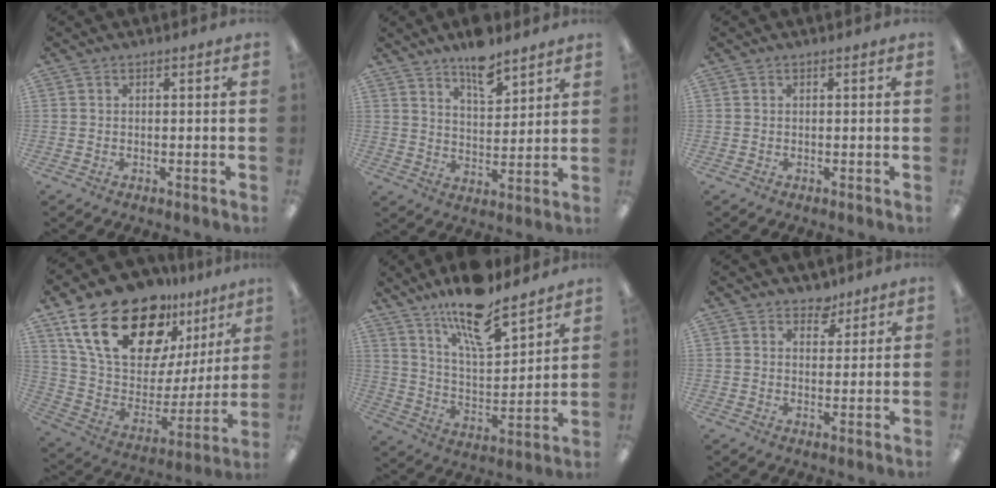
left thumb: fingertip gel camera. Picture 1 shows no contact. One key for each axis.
{"total": 8.8, "fx": 7.1, "fy": 3.3, "fz": 4.0, "tx": -0.051, "ty": -0.045, "tz": 0.122}
{"total": 0.0}
{"total": 24.8, "fx": 16.0, "fy": 12.3, "fz": 14.5, "tx": -0.251, "ty": -0.091, "tz": 0.289}
{"total": 16.1, "fx": 12.9, "fy": 4.5, "fz": 8.4, "tx": -0.142, "ty": -0.080, "tz": 0.220}
{"total": 4.4, "fx": 3.4, "fy": 2.7, "fz": 0.9, "tx": -0.006, "ty": -0.016, "tz": 0.058}